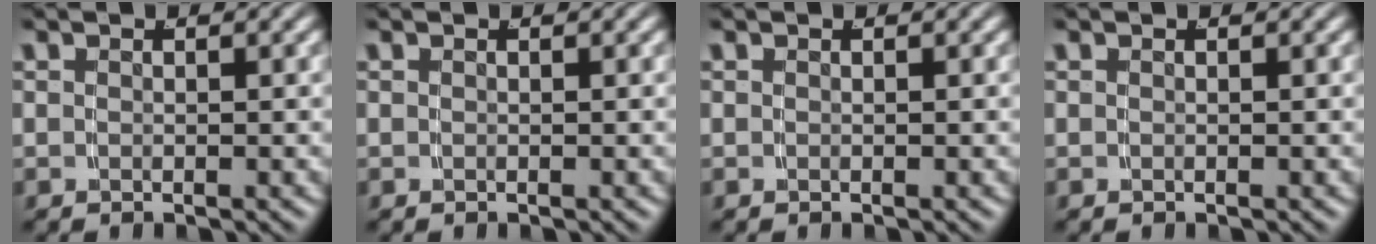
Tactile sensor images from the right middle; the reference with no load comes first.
{"total": 0.0}
{"total": 0.0}
{"total": 0.0}